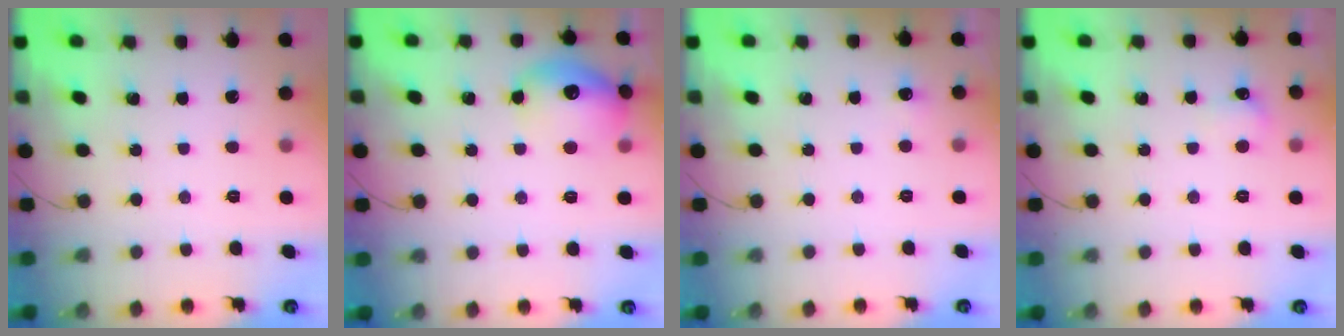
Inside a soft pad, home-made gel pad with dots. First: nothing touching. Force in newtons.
{"total": 15.5, "press": 15.4, "slide": 1.4}
{"total": 3.6, "press": 3.5, "slide": 1.1}
{"total": 6.0, "press": 5.9, "slide": 1.3}